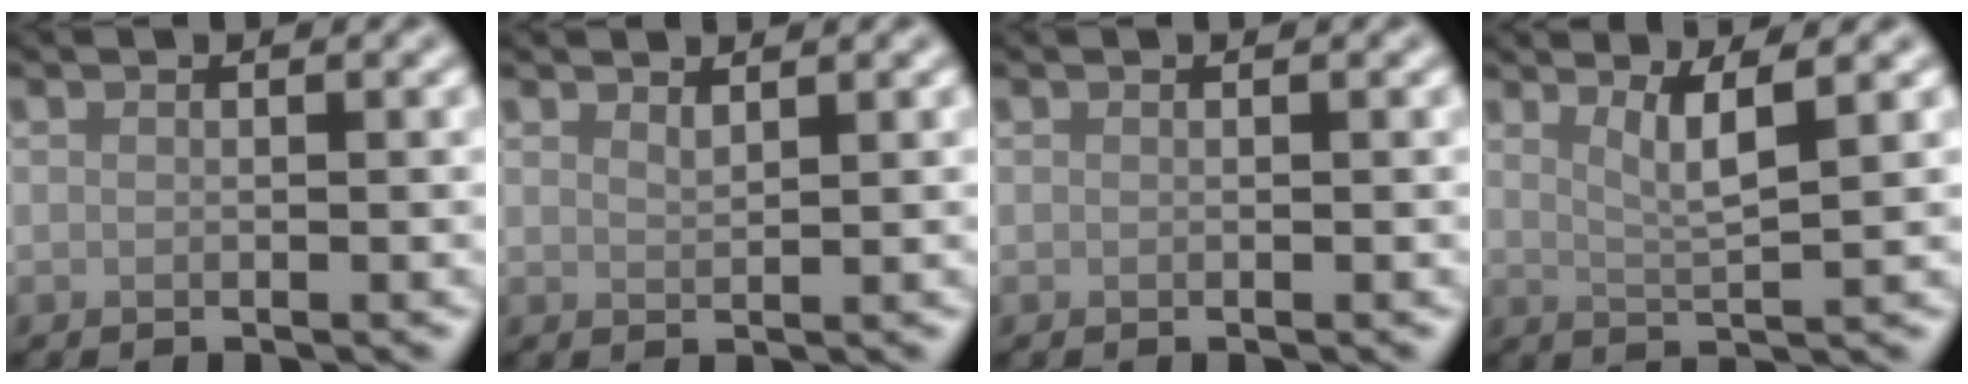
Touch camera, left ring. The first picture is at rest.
{"total": 1.0, "force": [0.9, 0.1, 0.4], "torque": [-0.005, 0.000, 0.017]}
{"total": 0.0}
{"total": 3.3, "force": [1.7, 0.5, 2.8], "torque": [-0.040, -0.004, 0.033]}